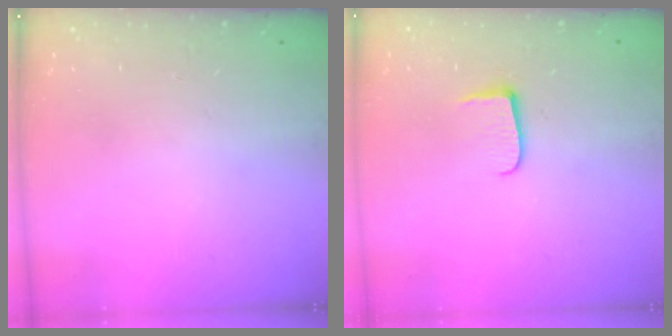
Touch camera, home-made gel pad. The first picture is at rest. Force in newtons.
{"total": 6.2, "press": 6.1, "slide": 0.7}